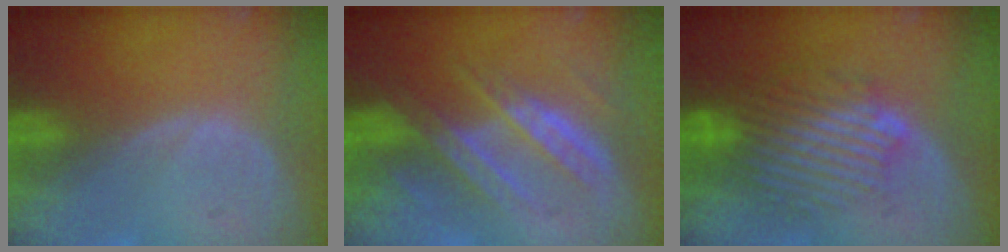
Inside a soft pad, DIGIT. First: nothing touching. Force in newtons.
{"total": 7.2, "press": 7.1, "slide": 1.4}
{"total": 9.2, "press": 8.3, "slide": 3.9}